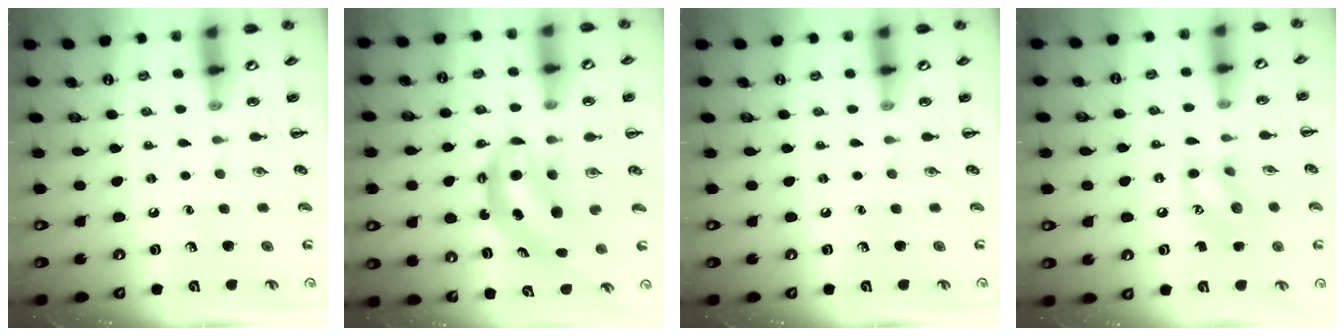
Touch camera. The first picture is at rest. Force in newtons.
{"total": 6.6, "press": 6.5, "slide": 1.3}
{"total": 0.0}
{"total": 10.7, "press": 10.7, "slide": 0.3}